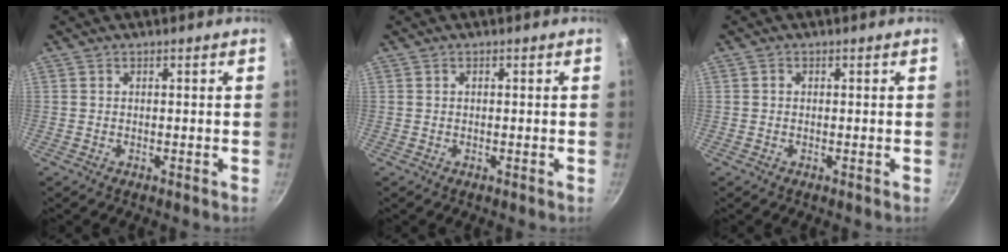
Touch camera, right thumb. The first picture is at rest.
{"total": 0.0}
{"total": 0.6, "force": [0.1, 0.6, 0.3], "torque": [-0.004, 0.004, 0.001]}